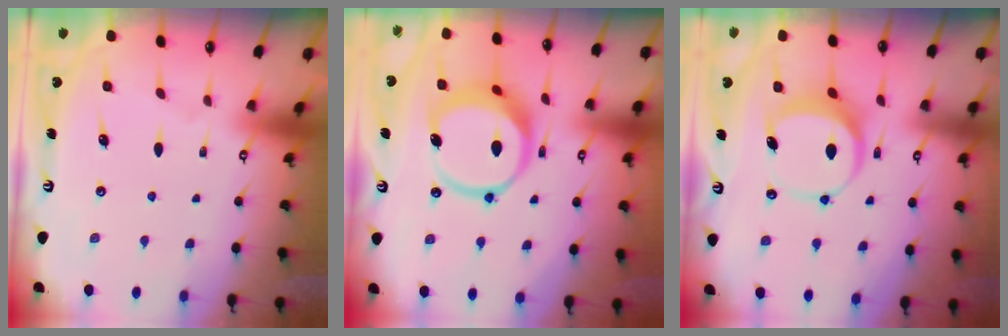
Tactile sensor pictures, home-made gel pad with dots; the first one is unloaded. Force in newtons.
{"total": 13.0, "press": 12.9, "slide": 1.9}
{"total": 7.2, "press": 7.2, "slide": 0.5}